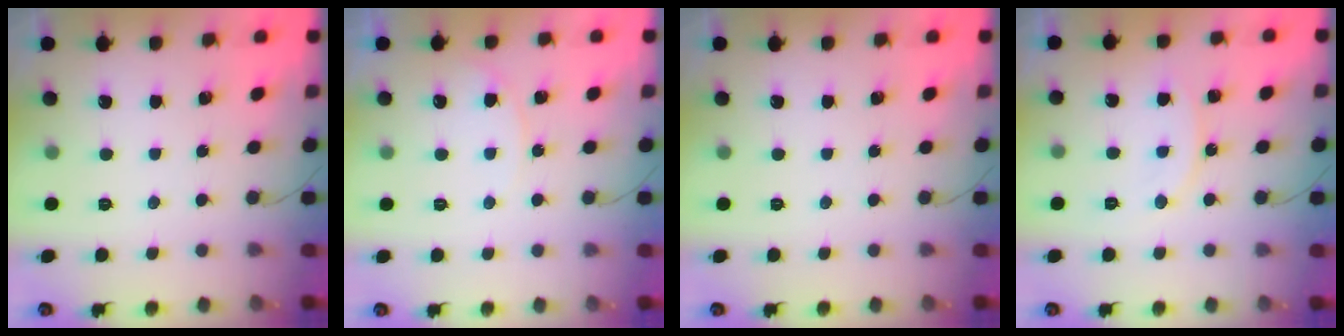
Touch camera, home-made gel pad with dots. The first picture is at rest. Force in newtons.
{"total": 4.9, "press": 4.8, "slide": 0.4}
{"total": 0.0}
{"total": 7.6, "press": 7.6, "slide": 0.5}